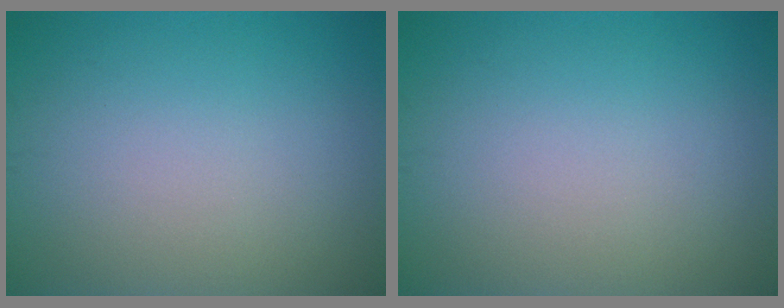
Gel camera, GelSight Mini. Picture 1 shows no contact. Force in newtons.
{"total": 0.0}